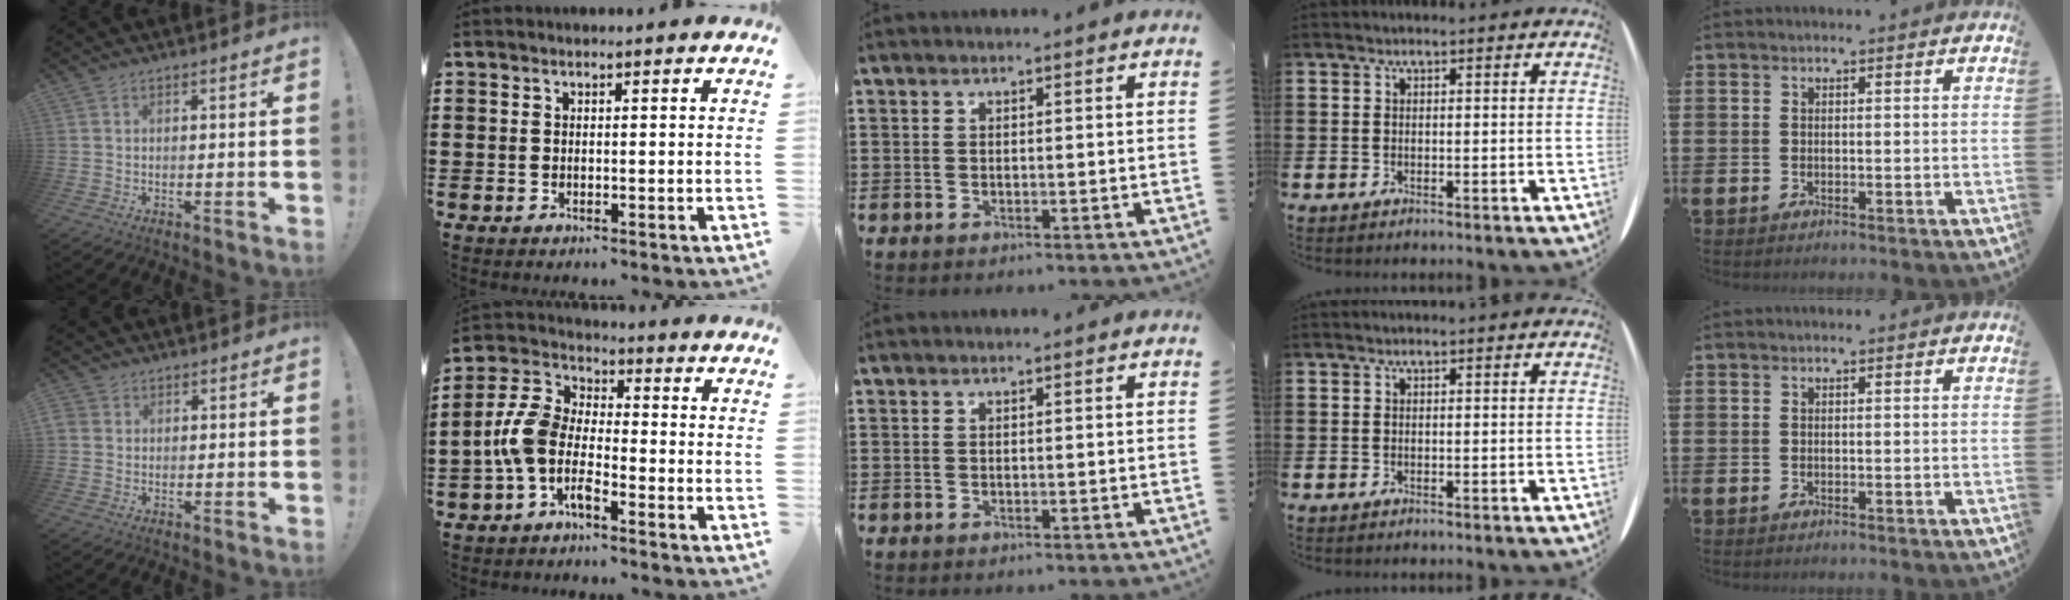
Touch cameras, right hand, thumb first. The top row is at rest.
{"thumb": {"total": 2.4, "force": [0.8, 2.1, 0.7], "torque": [-0.009, 0.000, 0.016]}, "index": {"total": 6.9, "force": [-3.0, 3.4, 5.2], "torque": [-0.155, -0.019, -0.072]}}